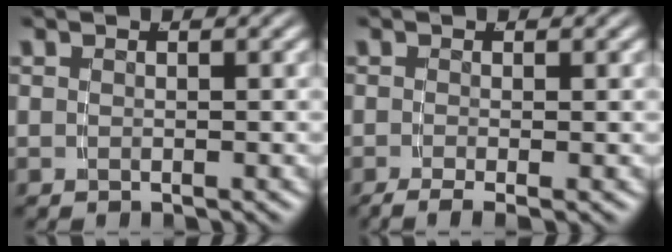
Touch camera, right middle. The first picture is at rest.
{"total": 2.4, "force": [-1.9, 0.3, 1.4], "torque": [-0.023, -0.011, -0.026]}